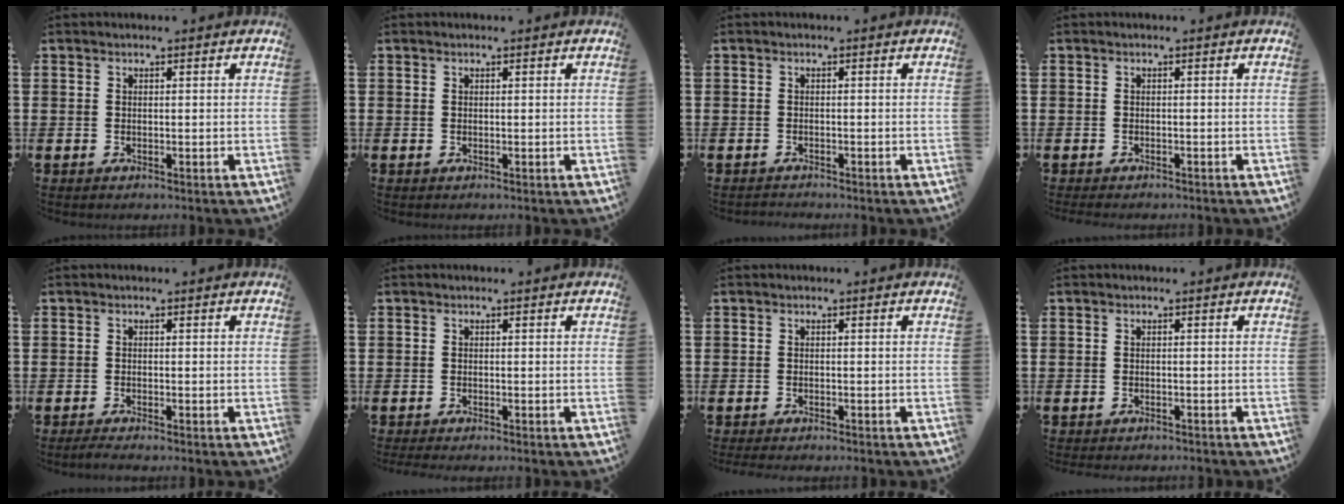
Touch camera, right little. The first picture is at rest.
{"total": 0.0}
{"total": 0.5, "force": [-0.5, 0.0, 0.0], "torque": [-0.001, -0.003, -0.011]}
{"total": 0.6, "force": [-0.6, 0.1, 0.1], "torque": [-0.003, -0.002, -0.013]}
{"total": 0.9, "force": [-0.7, 0.0, 0.6], "torque": [-0.010, -0.003, -0.013]}
{"total": 0.7, "force": [-0.7, 0.0, 0.2], "torque": [-0.005, -0.003, -0.013]}
{"total": 0.7, "force": [-0.7, 0.1, 0.2], "torque": [-0.005, -0.001, -0.015]}
{"total": 0.8, "force": [-0.8, 0.0, -0.1], "torque": [0.000, 0.000, -0.016]}